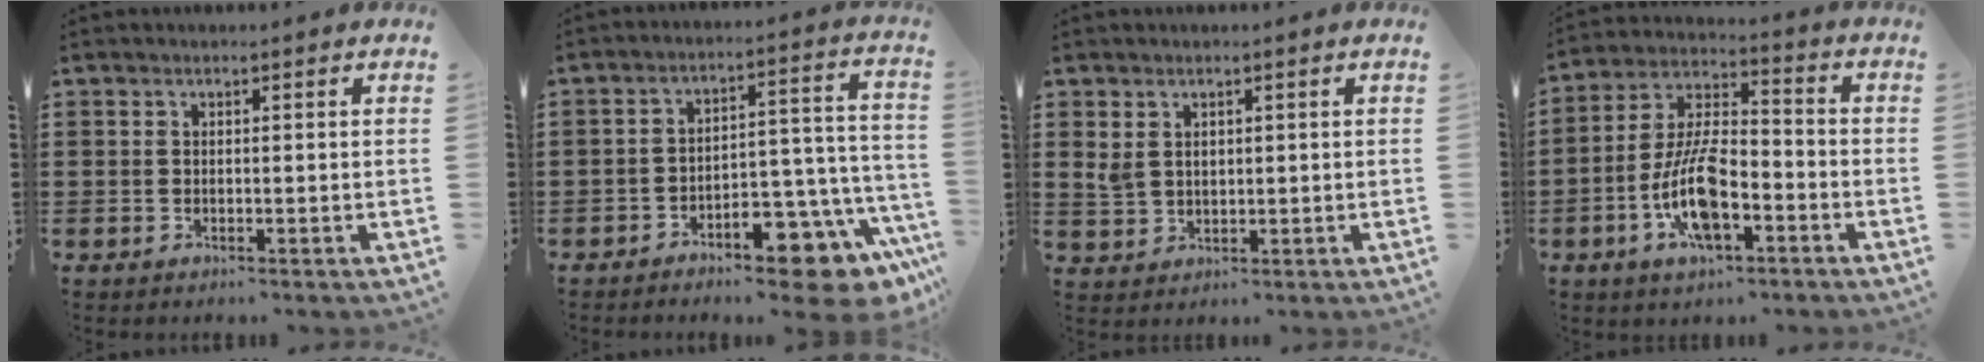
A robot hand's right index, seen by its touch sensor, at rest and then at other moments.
{"total": 9.4, "force": [-7.5, 3.0, 4.8], "torque": [-0.052, 0.018, -0.137]}
{"total": 3.1, "force": [0.6, 2.2, 2.2], "torque": [-0.056, 0.006, 0.009]}
{"total": 11.4, "force": [-4.2, 4.6, 9.5], "torque": [-0.205, 0.001, -0.078]}